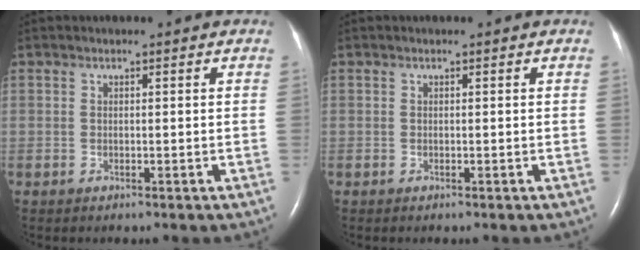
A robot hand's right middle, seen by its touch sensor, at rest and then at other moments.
{"total": 0.0}